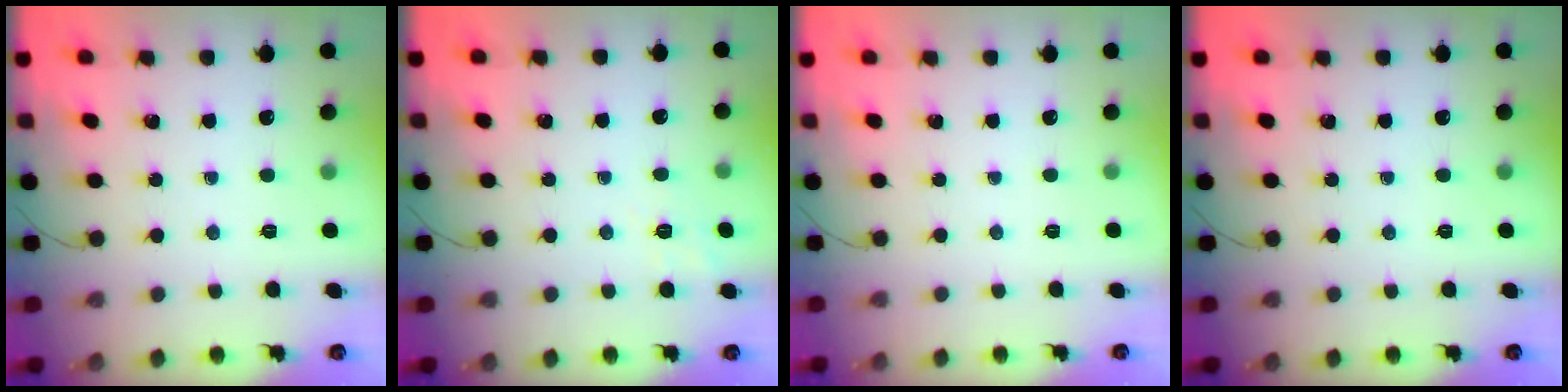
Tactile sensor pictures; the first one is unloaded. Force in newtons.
{"total": 2.1, "press": 0.6, "slide": 2.0}
{"total": 2.4, "press": 2.4, "slide": 0.5}
{"total": 0.0}